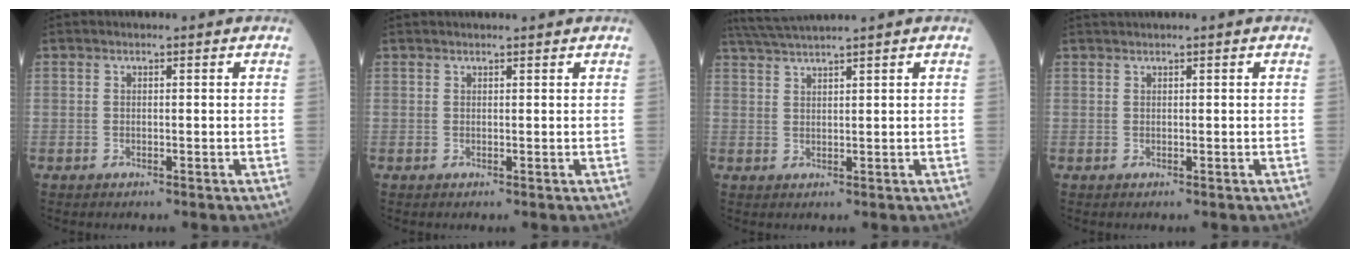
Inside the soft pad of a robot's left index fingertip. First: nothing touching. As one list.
[{"total": 2.6, "force": [2.5, 0.1, 0.7], "torque": [-0.005, 0.018, 0.033]}, {"total": 5.9, "force": [5.2, -1.4, 2.3], "torque": [-0.045, 0.023, 0.098]}, {"total": 1.3, "force": [1.1, -0.4, 0.5], "torque": [-0.013, 0.013, 0.029]}]